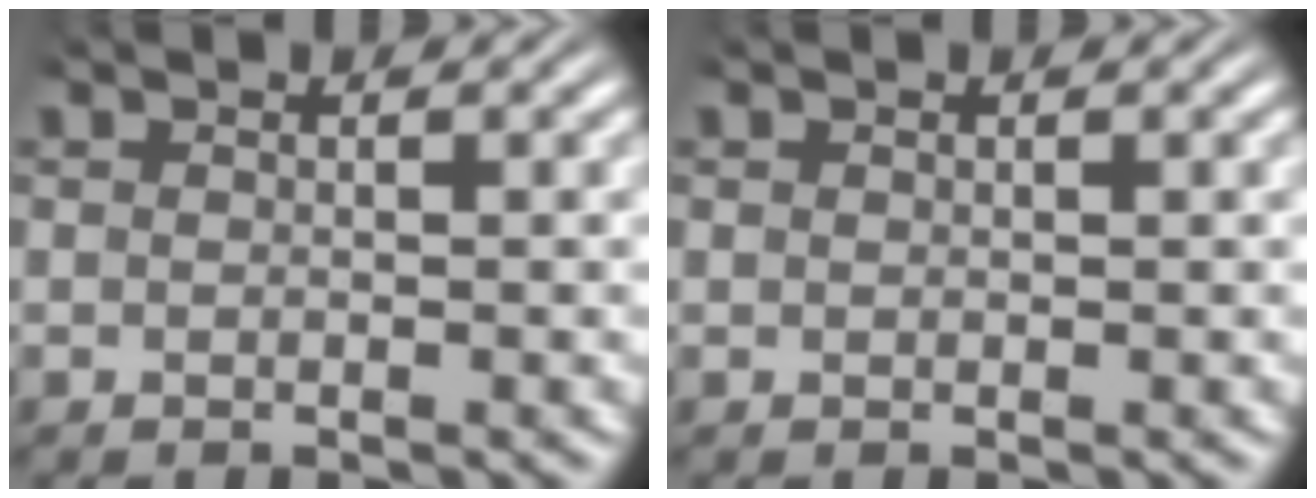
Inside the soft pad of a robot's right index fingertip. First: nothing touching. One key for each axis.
{"total": 0.0}